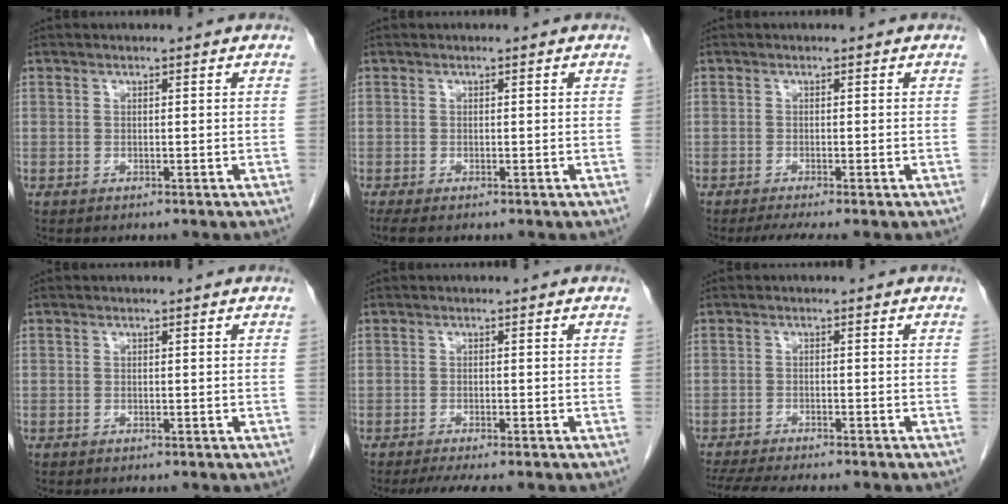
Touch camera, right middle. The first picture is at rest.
{"total": 0.9, "force": [-0.7, 0.0, 0.5], "torque": [-0.010, -0.004, -0.013]}
{"total": 3.0, "force": [-2.3, -0.1, 2.0], "torque": [-0.032, -0.009, -0.040]}
{"total": 0.0}
{"total": 5.3, "force": [-4.3, 0.6, 3.0], "torque": [-0.039, -0.010, -0.065]}
{"total": 11.0, "force": [-9.7, 0.9, 5.2], "torque": [-0.070, -0.013, -0.141]}